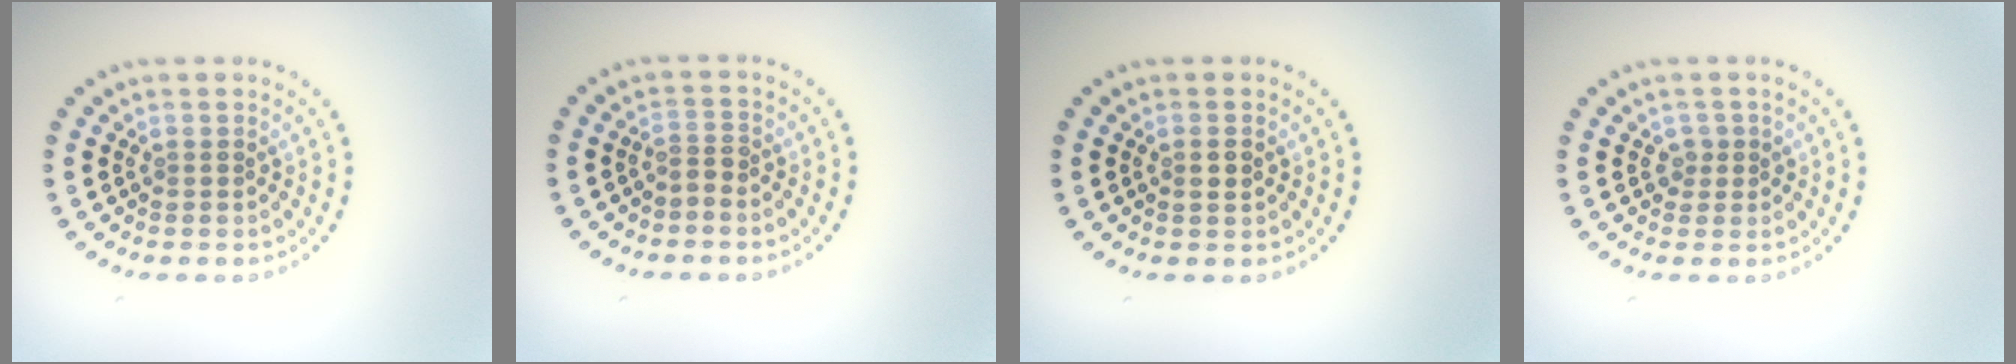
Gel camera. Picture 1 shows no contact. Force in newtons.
{"total": 1.1, "press": 0.7, "slide": 0.9}
{"total": 0.9, "press": 0.9, "slide": 0.2}
{"total": 1.1, "press": 0.8, "slide": 0.8}